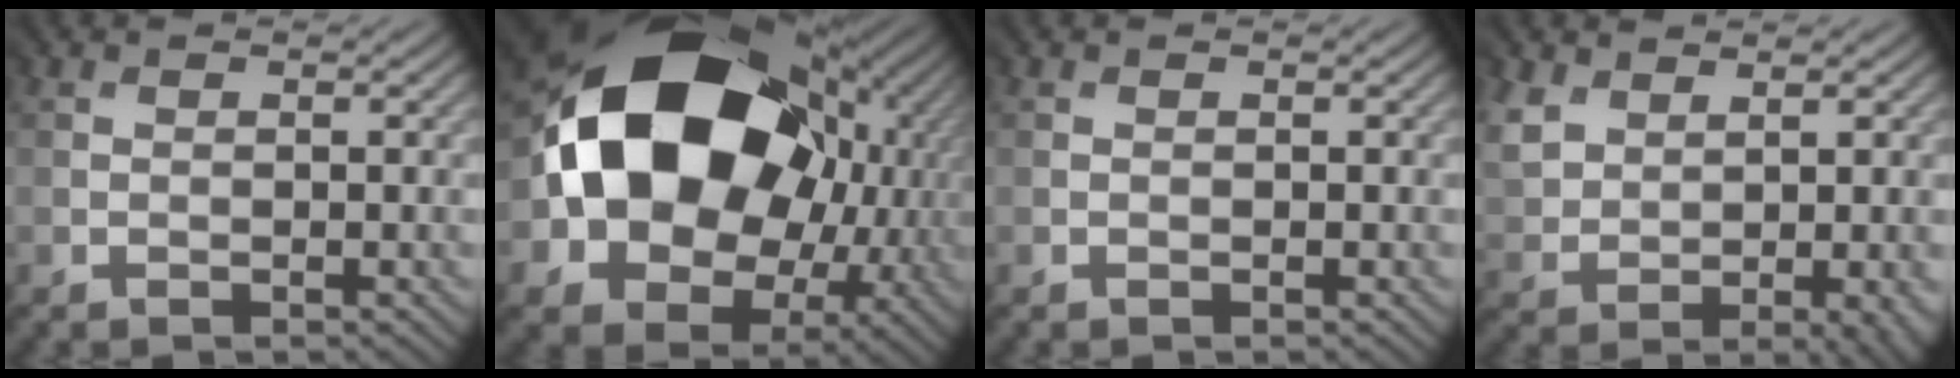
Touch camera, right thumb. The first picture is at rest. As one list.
[{"total": 17.6, "force": [1.8, 14.2, 10.3], "torque": [-0.213, -0.025, 0.053]}, {"total": 0.0}, {"total": 5.5, "force": [2.8, 3.5, 3.3], "torque": [-0.078, 0.003, 0.060]}]